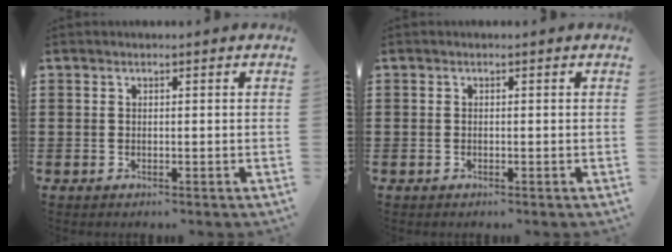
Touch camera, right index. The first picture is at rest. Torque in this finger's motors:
{"motor_torque": [1.03, 1.01, -0.02, -0.01]}